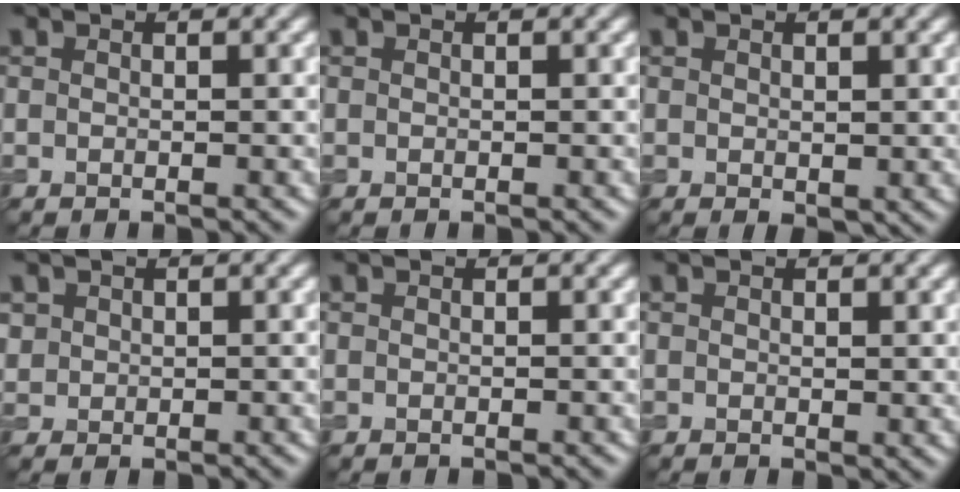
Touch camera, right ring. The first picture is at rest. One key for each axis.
{"total": 0.0}
{"total": 1.0, "fx": 0.2, "fy": 0.6, "fz": 0.8, "tx": -0.011, "ty": -0.004, "tz": 0.007}
{"total": 1.1, "fx": 0.5, "fy": 1.0, "fz": 0.1, "tx": 0.000, "ty": -0.004, "tz": 0.014}
{"total": 0.0}
{"total": 0.8, "fx": 0.4, "fy": 0.4, "fz": 0.6, "tx": -0.005, "ty": -0.001, "tz": 0.007}